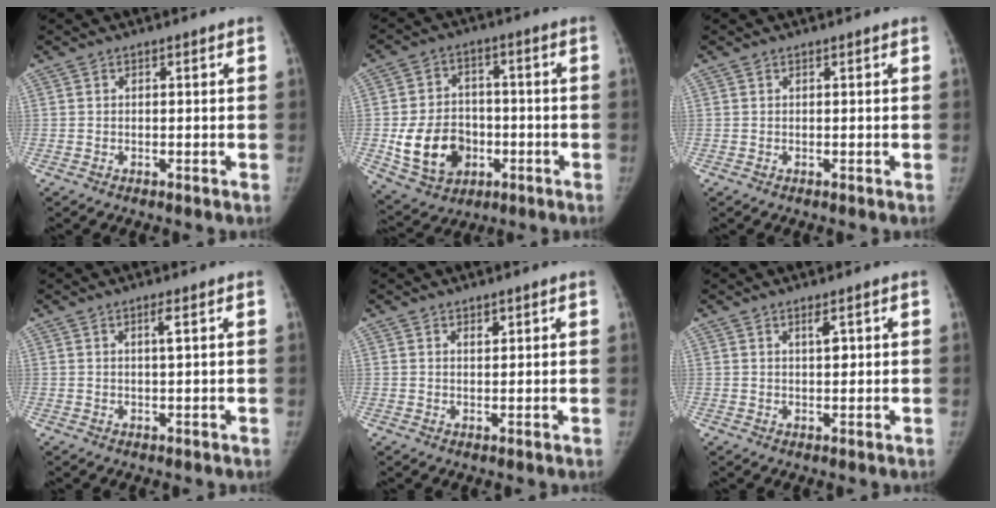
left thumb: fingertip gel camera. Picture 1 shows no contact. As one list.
[{"total": 13.6, "force": [-3.3, 10.7, 7.8], "torque": [-0.106, 0.015, -0.043]}, {"total": 0.0}, {"total": 1.8, "force": [0.7, 0.1, 1.7], "torque": [-0.034, -0.002, 0.012]}, {"total": 1.6, "force": [1.0, 0.8, 0.9], "torque": [-0.007, -0.005, 0.016]}, {"total": 2.2, "force": [1.0, 0.8, 1.7], "torque": [-0.024, -0.005, 0.017]}]